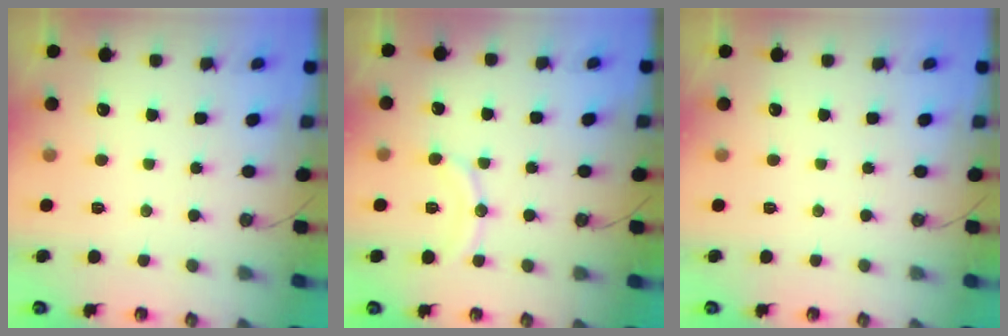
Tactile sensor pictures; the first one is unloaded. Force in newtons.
{"total": 9.7, "press": 9.7, "slide": 1.1}
{"total": 0.0}